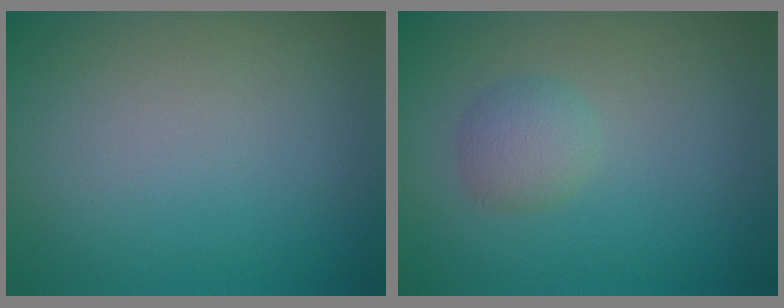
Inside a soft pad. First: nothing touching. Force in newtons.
{"total": 2.0, "press": 2.0, "slide": 0.1}